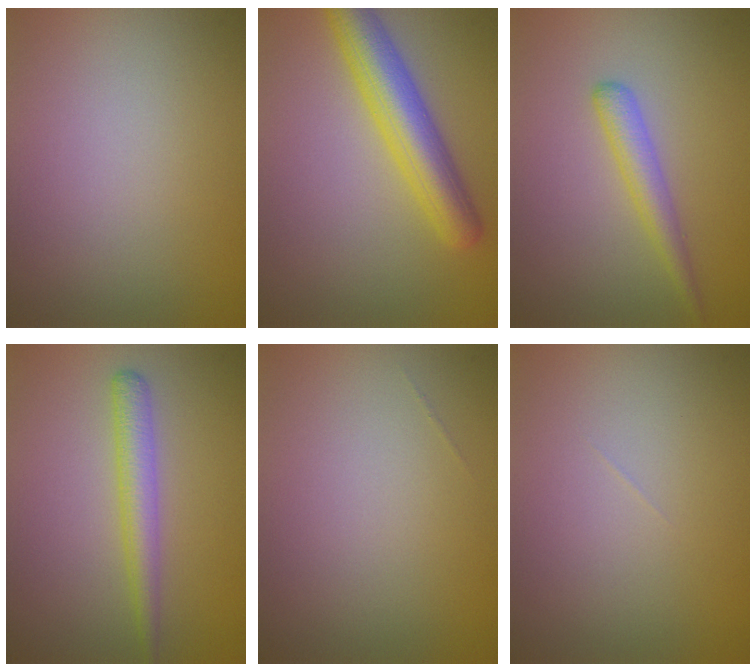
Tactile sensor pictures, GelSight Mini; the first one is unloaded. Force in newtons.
{"total": 5.7, "press": 5.7, "slide": 0.2}
{"total": 2.2, "press": 2.2, "slide": 0.0}
{"total": 2.6, "press": 2.6, "slide": 0.1}
{"total": 0.0}
{"total": 0.0}